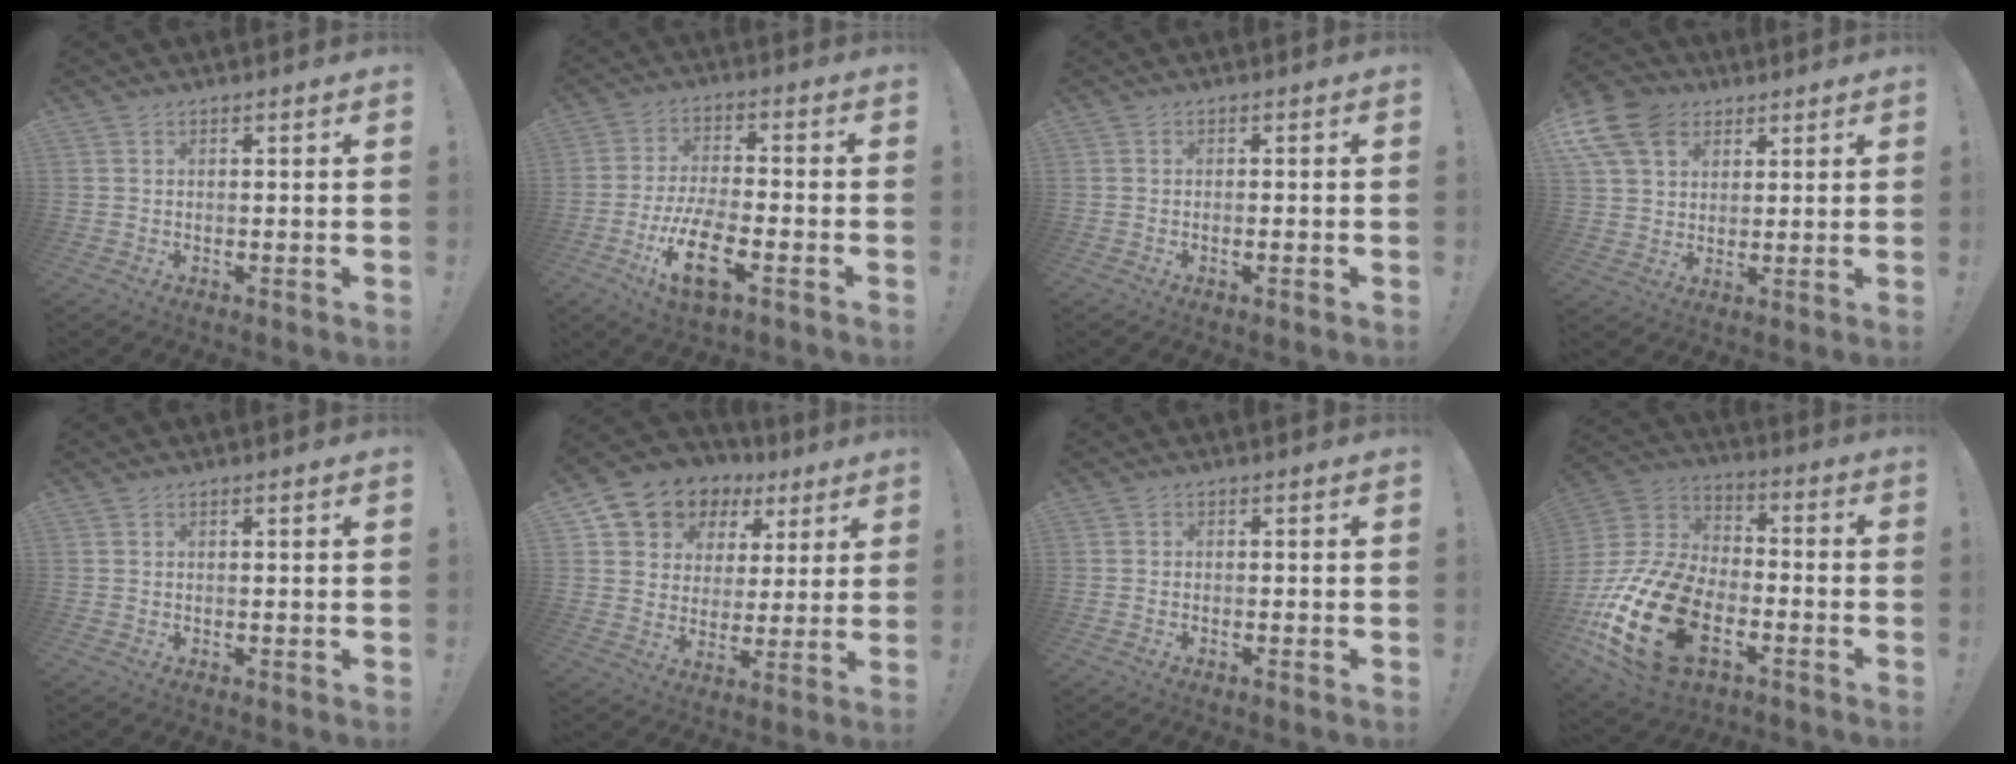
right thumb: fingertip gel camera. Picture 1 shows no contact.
{"total": 14.2, "force": [-6.5, 5.3, 11.5], "torque": [-0.235, 0.021, -0.110]}
{"total": 1.4, "force": [-0.7, 0.1, 1.2], "torque": [-0.027, 0.004, -0.010]}
{"total": 13.4, "force": [5.8, 10.4, 6.1], "torque": [-0.111, -0.032, 0.117]}
{"total": 0.0}
{"total": 8.5, "force": [4.2, 7.1, 2.0], "torque": [-0.037, -0.034, 0.084]}
{"total": 1.0, "force": [-0.8, 0.0, 0.6], "torque": [-0.017, 0.004, -0.014]}
{"total": 26.8, "force": [-9.8, 15.9, 19.2], "torque": [-0.388, 0.058, -0.154]}